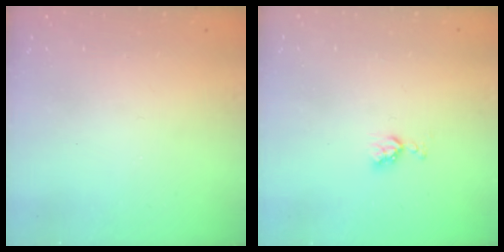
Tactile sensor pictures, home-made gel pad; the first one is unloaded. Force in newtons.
{"total": 4.4, "press": 4.3, "slide": 0.7}